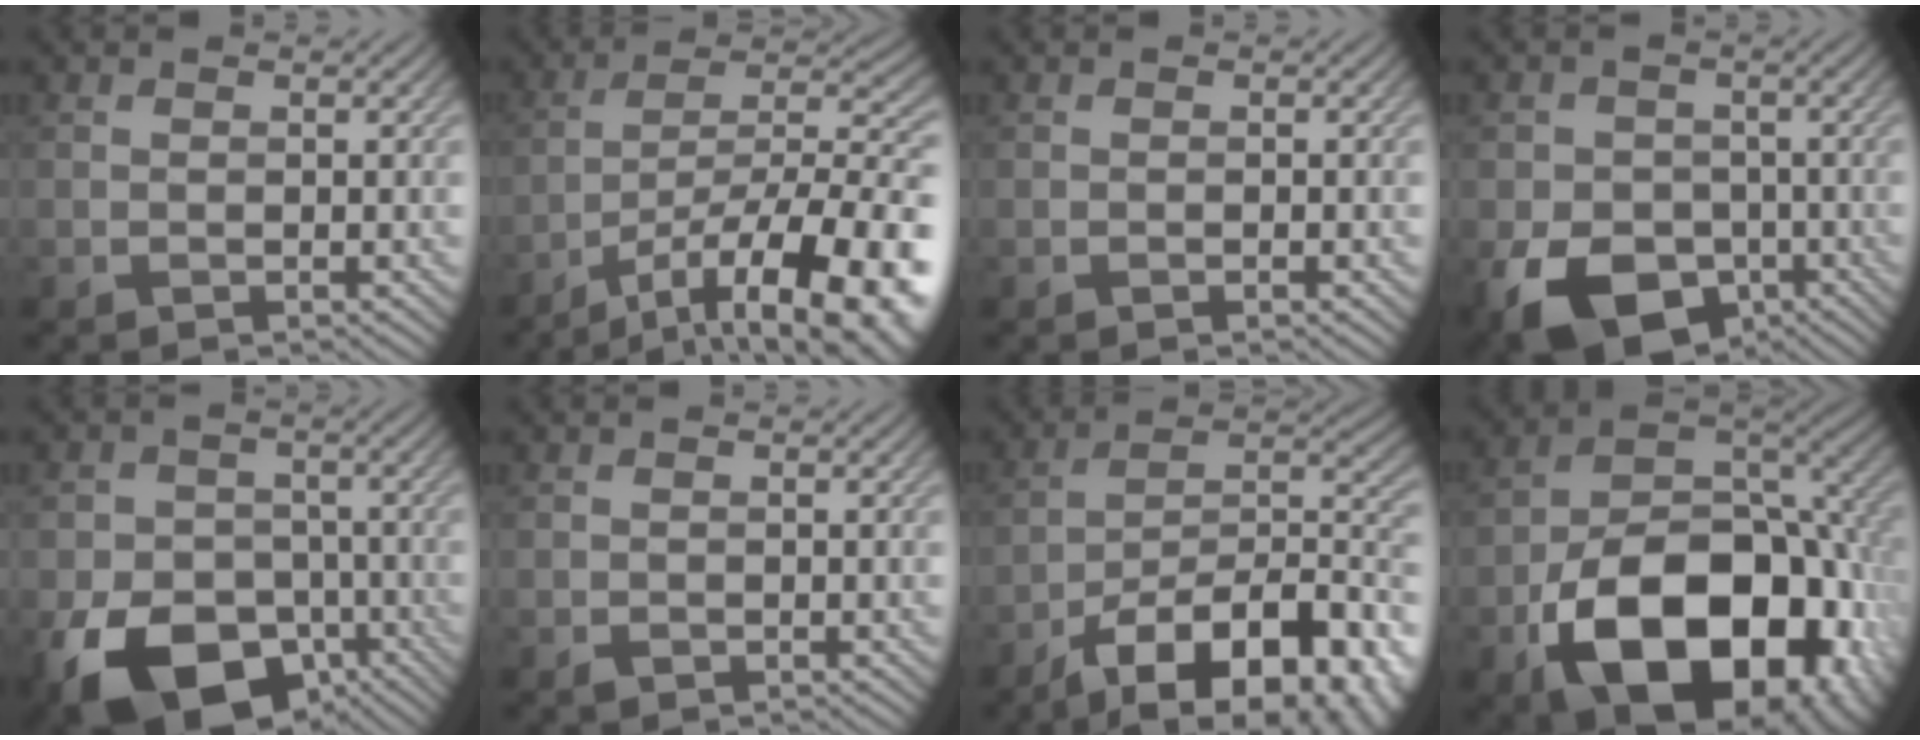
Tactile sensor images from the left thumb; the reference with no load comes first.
{"total": 16.8, "force": [-9.5, 5.5, 12.8], "torque": [-0.195, -0.010, -0.145]}
{"total": 0.6, "force": [-0.3, 0.0, 0.5], "torque": [-0.008, -0.001, -0.005]}
{"total": 10.6, "force": [-4.9, 7.5, 5.6], "torque": [-0.105, -0.035, -0.091]}
{"total": 14.1, "force": [-7.0, 9.7, 7.5], "torque": [-0.143, -0.044, -0.121]}
{"total": 0.5, "force": [-0.3, 0.4, 0.2], "torque": [-0.004, -0.006, -0.004]}
{"total": 17.8, "force": [-11.8, 6.9, 11.4], "torque": [-0.170, -0.021, -0.176]}
{"total": 19.8, "force": [-8.0, 12.2, 13.4], "torque": [-0.208, -0.050, -0.123]}